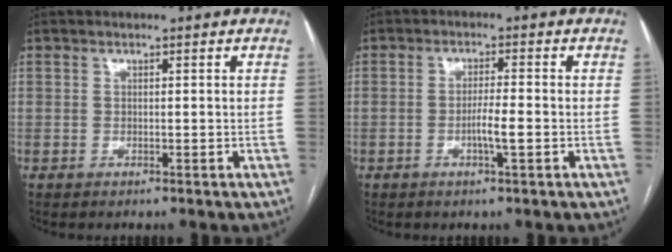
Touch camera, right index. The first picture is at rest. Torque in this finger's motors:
{"motor_torque": [0.85, 0.71, 0.04, 0.05]}